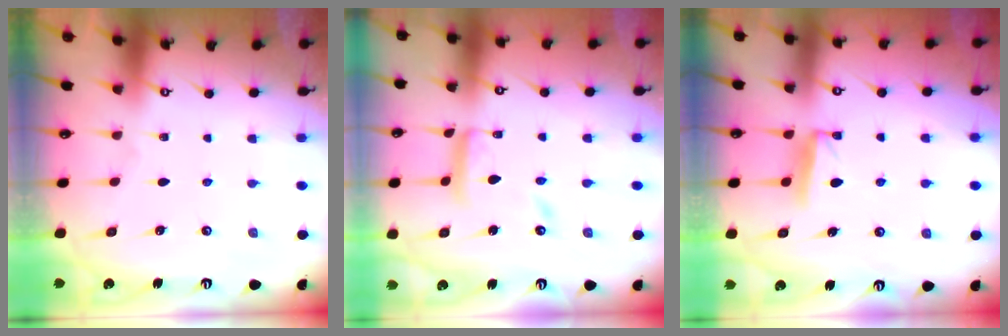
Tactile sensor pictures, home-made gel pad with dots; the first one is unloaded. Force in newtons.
{"total": 12.3, "press": 12.2, "slide": 1.1}
{"total": 6.1, "press": 6.1, "slide": 0.6}